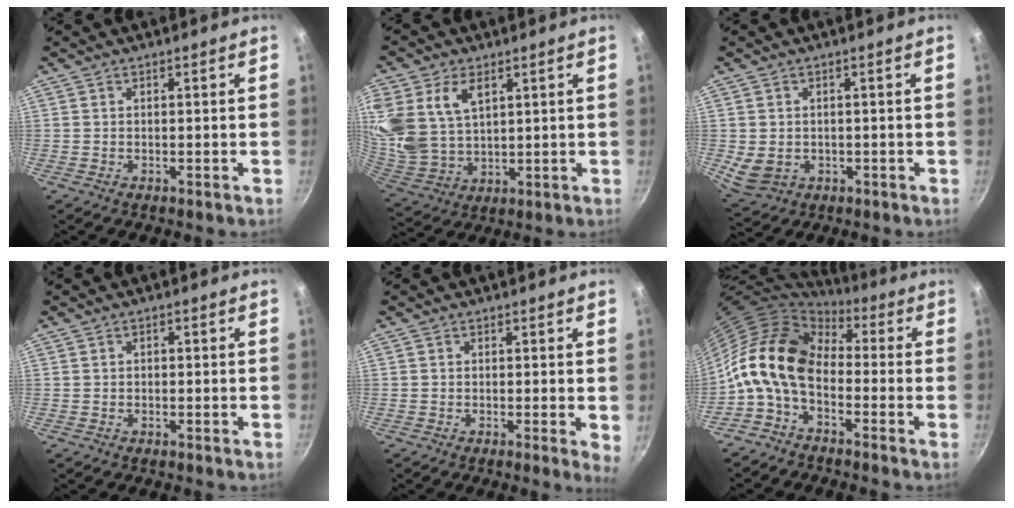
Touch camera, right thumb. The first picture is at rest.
{"total": 17.1, "force": [6.6, 11.5, 10.8], "torque": [-0.235, -0.015, 0.143]}
{"total": 5.5, "force": [-0.4, 4.6, 3.1], "torque": [-0.050, -0.003, 0.009]}
{"total": 0.6, "force": [-0.3, 0.5, 0.2], "torque": [-0.004, 0.003, -0.003]}
{"total": 2.6, "force": [0.0, 0.6, 2.5], "torque": [-0.030, -0.007, -0.004]}
{"total": 14.3, "force": [-1.4, 9.1, 11.0], "torque": [-0.196, 0.033, -0.048]}